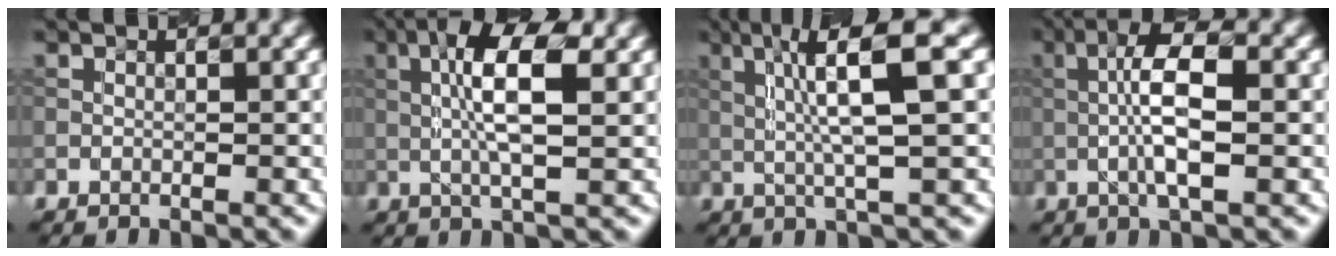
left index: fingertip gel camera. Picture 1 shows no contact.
{"total": 6.5, "force": [1.1, 1.8, 6.2], "torque": [-0.114, 0.008, 0.016]}
{"total": 6.8, "force": [1.6, 0.6, 6.6], "torque": [-0.117, 0.013, 0.031]}
{"total": 5.4, "force": [-0.1, 1.3, 5.3], "torque": [-0.099, 0.011, -0.010]}